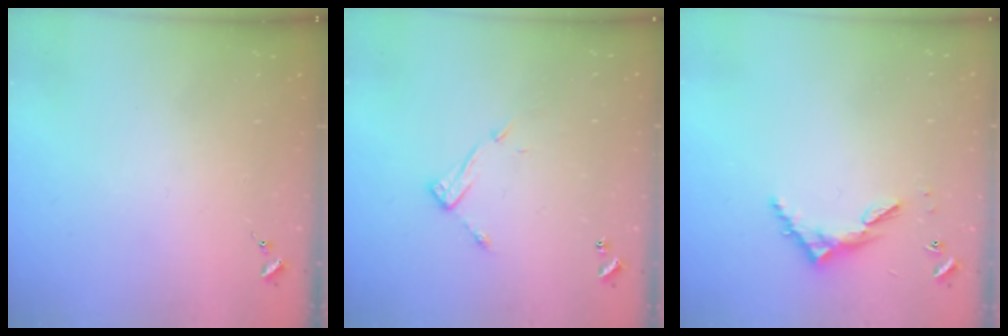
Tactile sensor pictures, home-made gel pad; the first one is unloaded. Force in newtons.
{"total": 8.6, "press": 8.6, "slide": 0.4}
{"total": 6.3, "press": 6.3, "slide": 0.5}